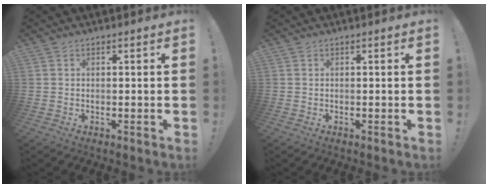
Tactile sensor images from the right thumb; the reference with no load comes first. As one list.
[{"total": 0.0}]